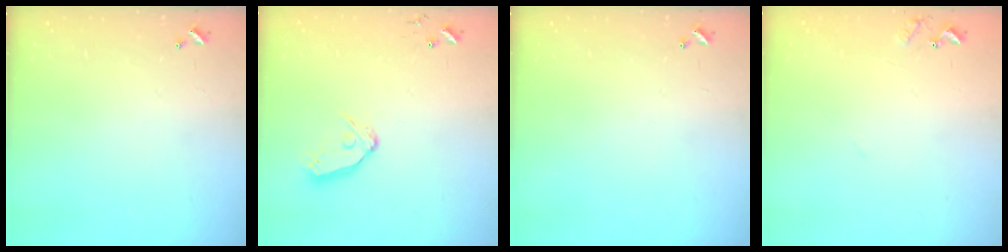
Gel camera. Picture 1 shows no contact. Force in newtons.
{"total": 9.6, "press": 9.6, "slide": 1.0}
{"total": 0.0}
{"total": 7.8, "press": 7.8, "slide": 0.5}